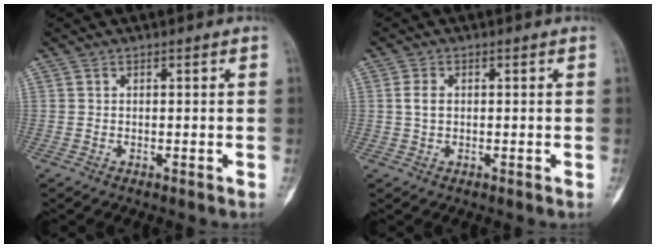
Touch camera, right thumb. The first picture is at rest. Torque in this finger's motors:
{"motor_torque": [0.56, 0.56, 0.67, 0.00, 0.16]}